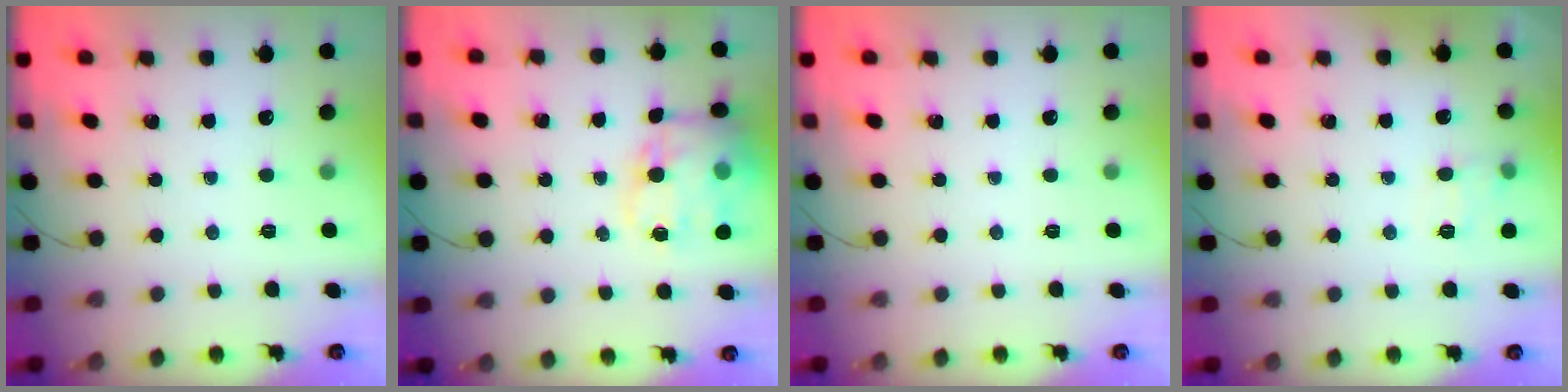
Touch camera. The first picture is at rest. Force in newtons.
{"total": 16.6, "press": 16.2, "slide": 3.5}
{"total": 0.0}
{"total": 5.9, "press": 5.6, "slide": 1.9}